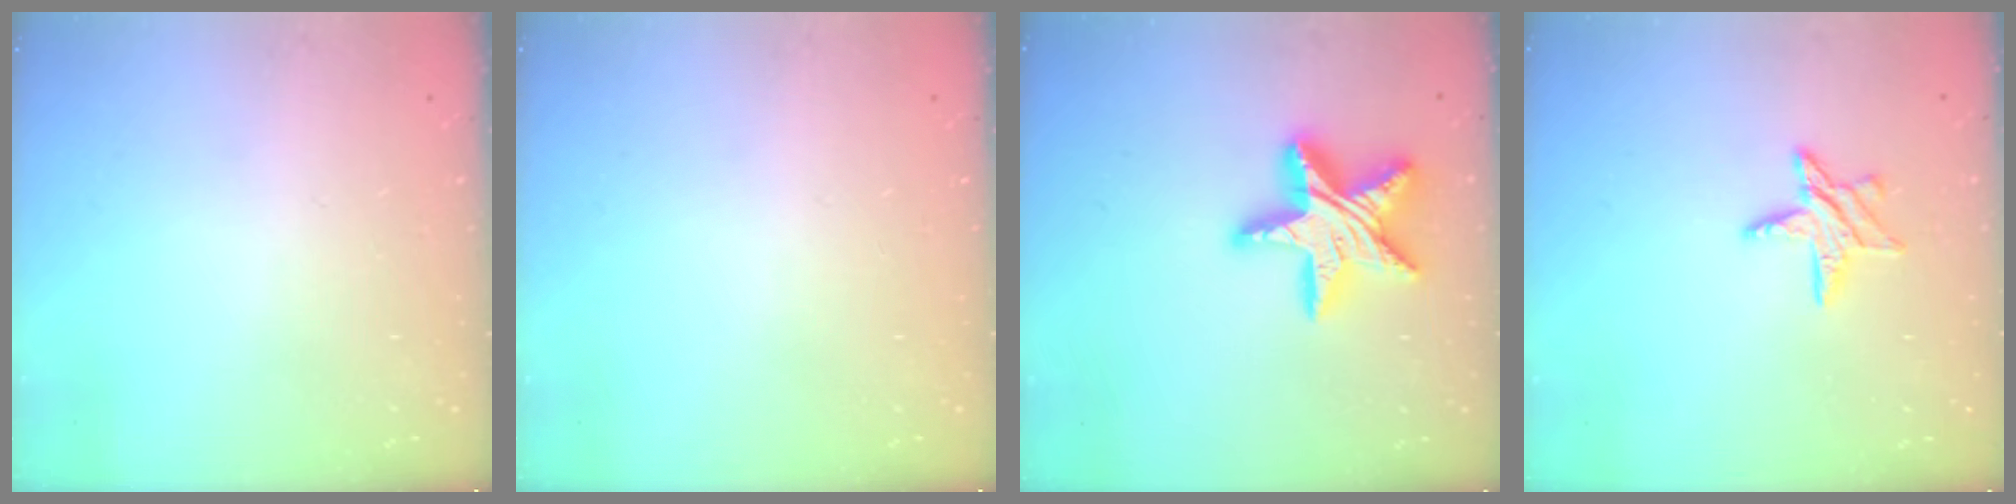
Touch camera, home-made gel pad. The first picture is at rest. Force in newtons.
{"total": 0.0}
{"total": 18.5, "press": 18.4, "slide": 1.6}
{"total": 8.6, "press": 8.6, "slide": 0.5}